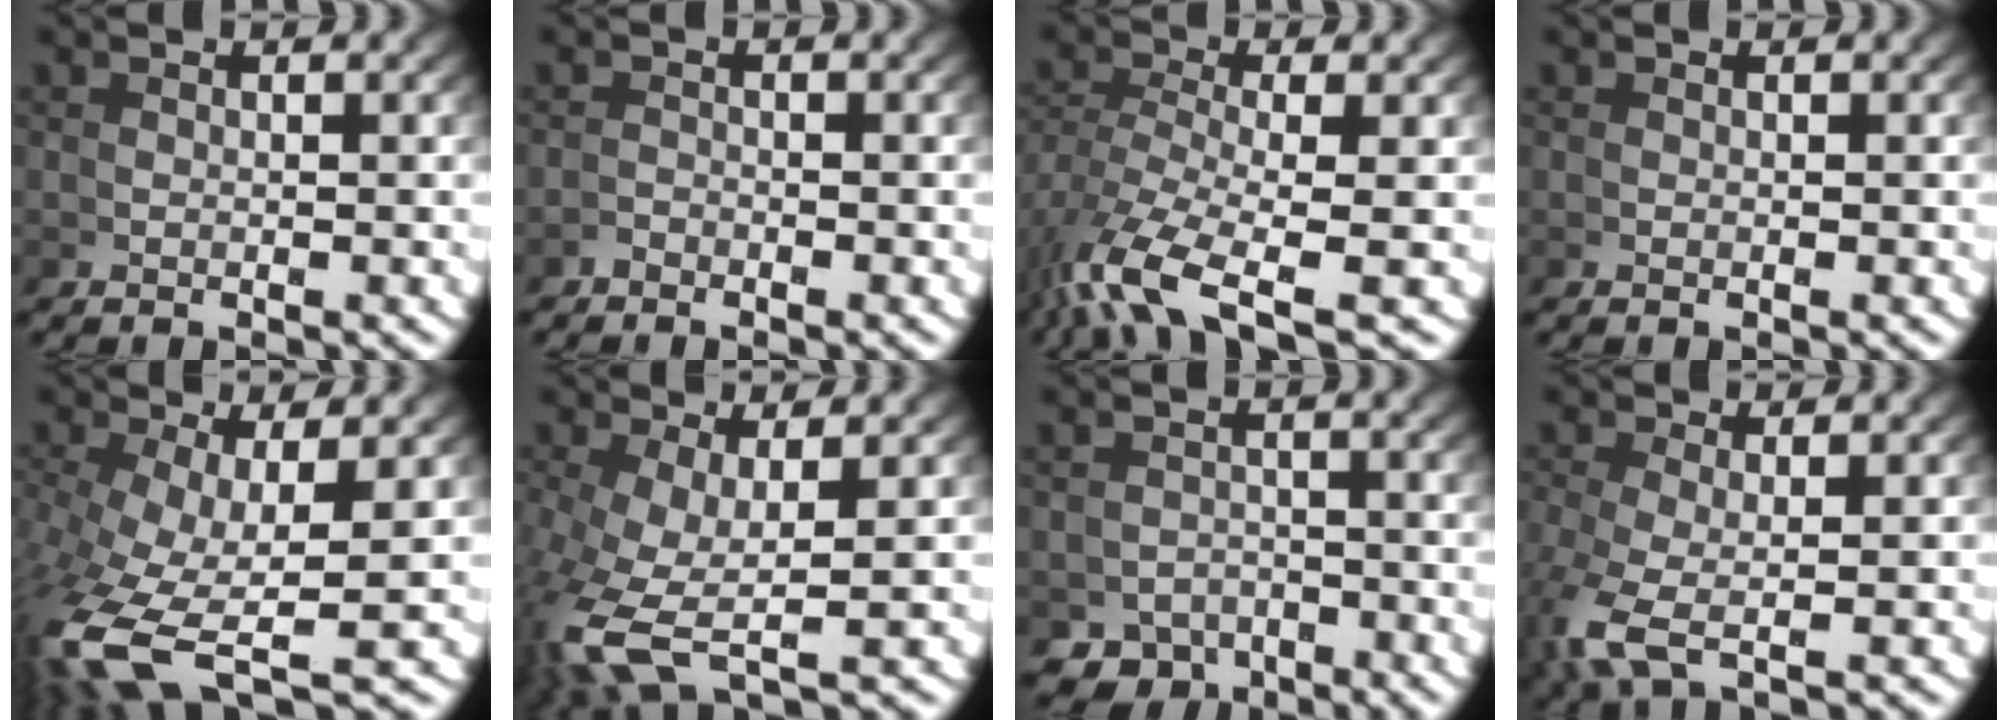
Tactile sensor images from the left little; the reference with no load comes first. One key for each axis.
{"total": 1.3, "fx": -0.8, "fy": -0.9, "fz": -0.5, "tx": 0.014, "ty": -0.002, "tz": -0.016}
{"total": 5.7, "fx": -3.2, "fy": 1.7, "fz": 4.4, "tx": -0.108, "ty": -0.043, "tz": -0.030}
{"total": 0.0}
{"total": 7.6, "fx": -3.4, "fy": 3.6, "fz": 5.8, "tx": -0.145, "ty": -0.052, "tz": -0.027}
{"total": 5.4, "fx": -0.8, "fy": 2.5, "fz": 4.7, "tx": -0.127, "ty": -0.037, "tz": 0.009}
{"total": 4.8, "fx": -4.2, "fy": 2.5, "fz": 0.2, "tx": 0.026, "ty": -0.018, "tz": -0.068}
{"total": 3.4, "fx": -0.3, "fy": 1.6, "fz": 2.9, "tx": -0.093, "ty": -0.025, "tz": 0.007}